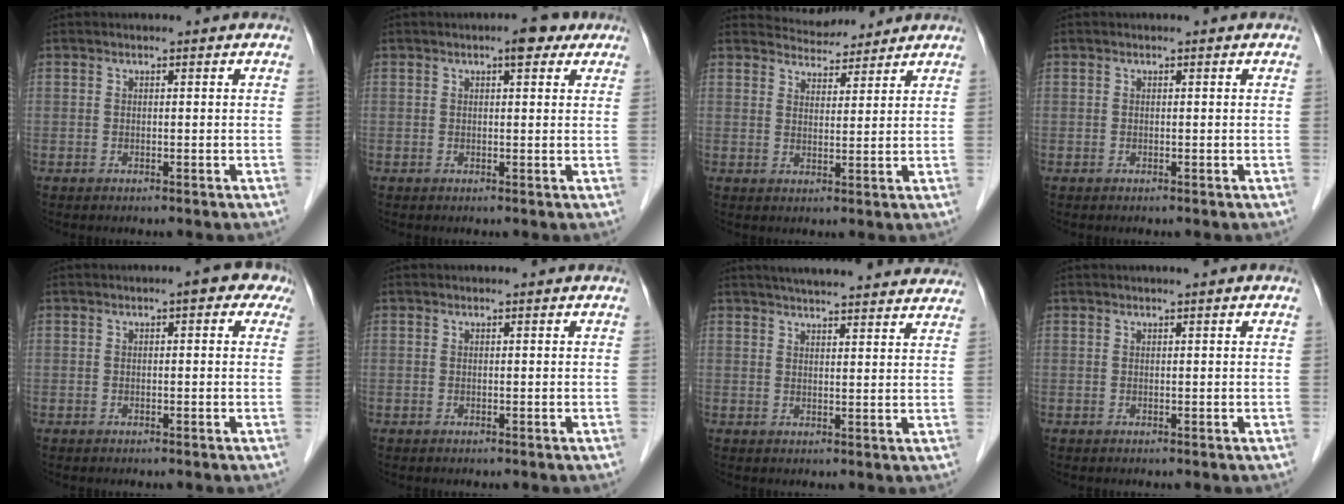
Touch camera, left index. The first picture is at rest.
{"total": 3.3, "force": [2.0, 1.1, 2.4], "torque": [-0.032, 0.010, 0.023]}
{"total": 5.4, "force": [5.2, 1.3, 0.1], "torque": [-0.005, 0.015, 0.080]}
{"total": 0.0}
{"total": 3.5, "force": [1.5, 1.5, 2.8], "torque": [-0.022, 0.023, 0.009]}
{"total": 0.0}
{"total": 19.4, "force": [17.9, 2.1, 7.2], "torque": [-0.100, 0.015, 0.222]}
{"total": 0.9, "force": [0.7, -0.2, 0.6], "torque": [-0.010, 0.006, 0.014]}